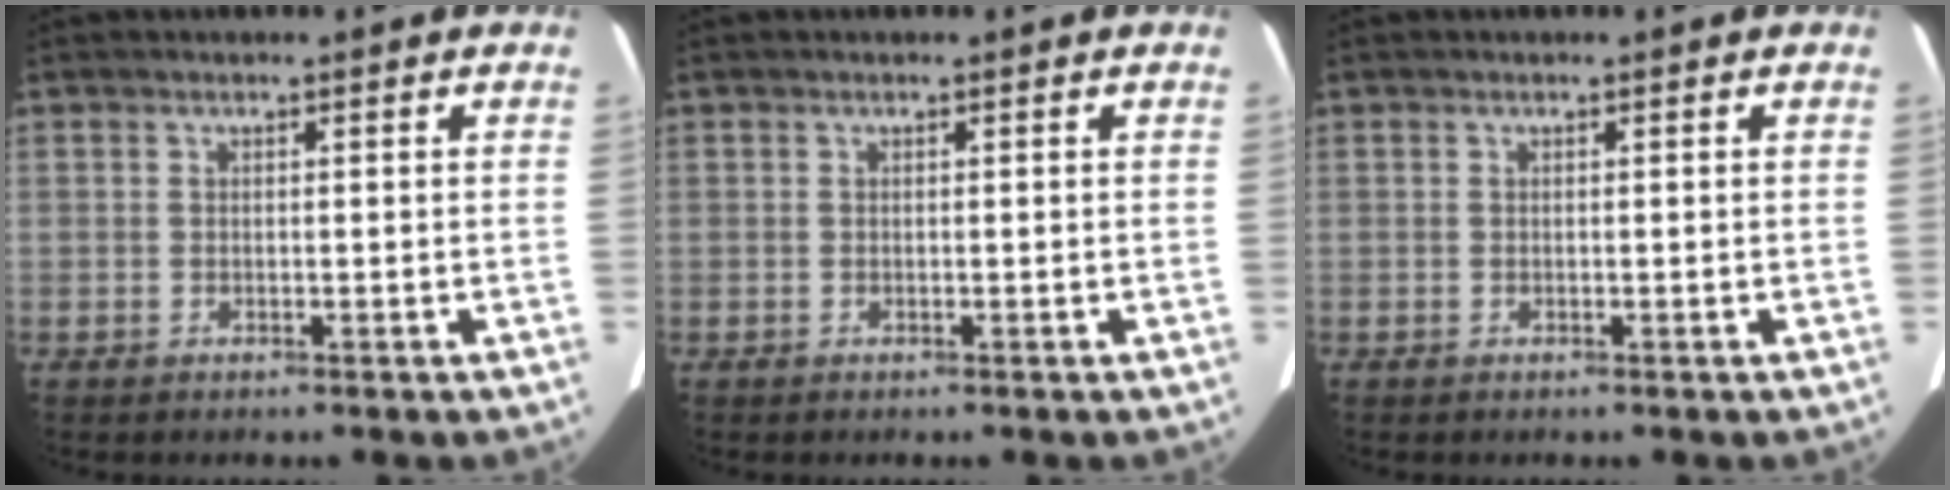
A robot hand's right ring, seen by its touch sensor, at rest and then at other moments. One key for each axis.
{"total": 0.0}
{"total": 0.0}